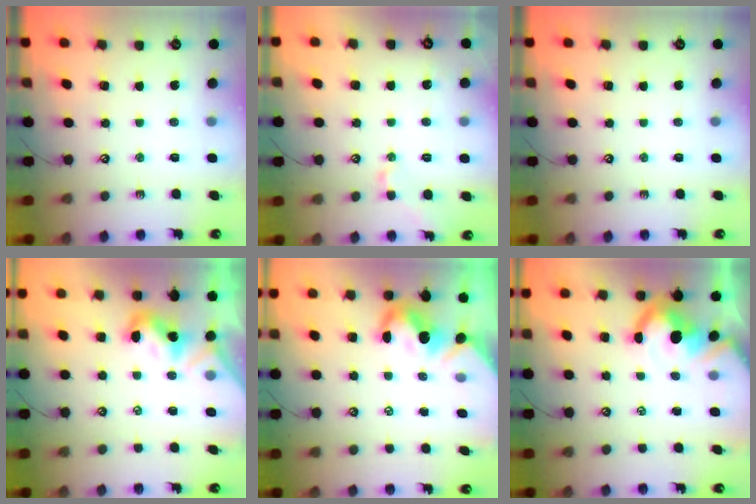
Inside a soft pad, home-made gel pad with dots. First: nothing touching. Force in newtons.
{"total": 0.6, "press": 0.6, "slide": 0.1}
{"total": 0.0}
{"total": 2.0, "press": 2.0, "slide": 0.5}
{"total": 2.4, "press": 2.3, "slide": 0.7}
{"total": 8.3, "press": 8.2, "slide": 1.4}